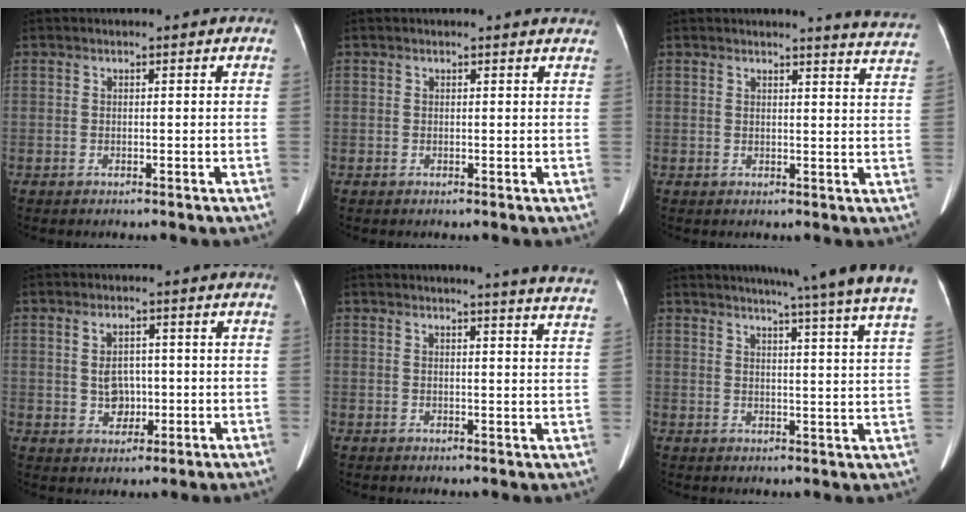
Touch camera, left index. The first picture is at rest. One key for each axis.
{"total": 2.3, "fx": 2.3, "fy": 0.2, "fz": 0.3, "tx": -0.008, "ty": -0.007, "tz": 0.008}
{"total": 8.0, "fx": 7.9, "fy": -0.8, "fz": 1.1, "tx": -0.013, "ty": -0.059, "tz": 0.065}
{"total": 4.2, "fx": -0.1, "fy": 3.1, "fz": 2.9, "tx": -0.060, "ty": 0.004, "tz": 0.005}
{"total": 13.6, "fx": 12.9, "fy": -0.7, "fz": 4.2, "tx": -0.045, "ty": -0.071, "tz": 0.121}
{"total": 19.8, "fx": 17.3, "fy": -1.8, "fz": 9.4, "tx": -0.135, "ty": -0.049, "tz": 0.199}